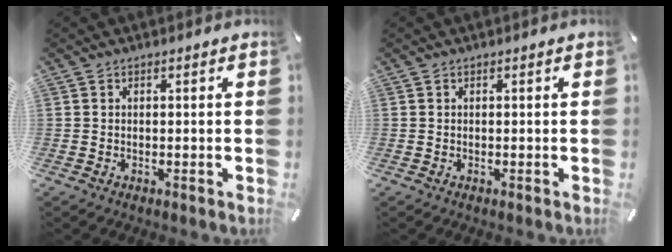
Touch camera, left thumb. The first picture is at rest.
{"total": 0.0}